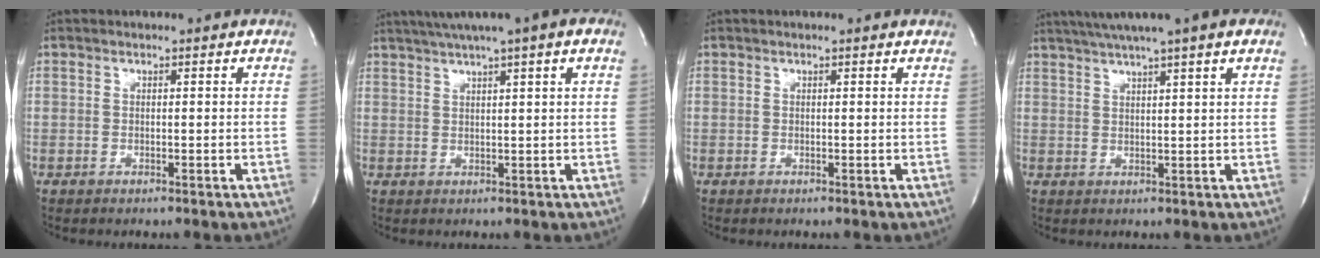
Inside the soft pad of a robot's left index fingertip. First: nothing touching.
{"total": 10.1, "force": [6.8, 0.2, 7.4], "torque": [-0.123, 0.039, 0.092]}
{"total": 0.8, "force": [0.8, 0.0, 0.3], "torque": [-0.011, 0.004, 0.005]}
{"total": 11.1, "force": [8.3, -0.2, 7.4], "torque": [-0.124, 0.037, 0.109]}